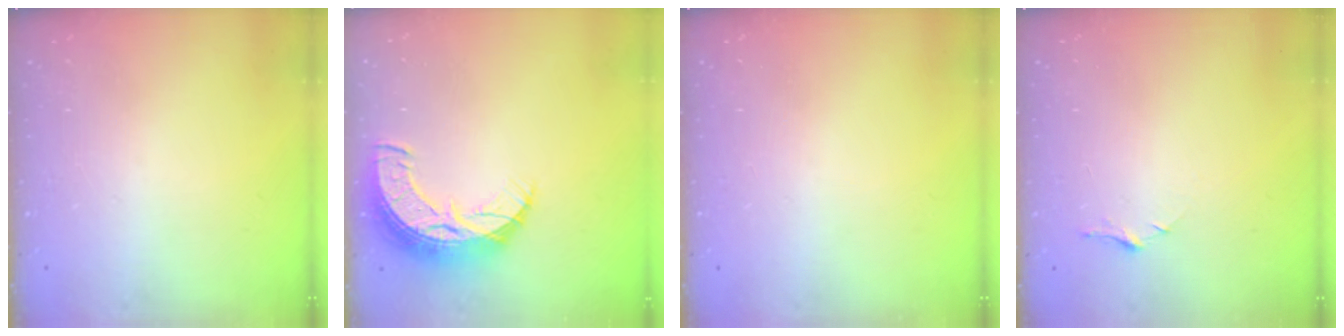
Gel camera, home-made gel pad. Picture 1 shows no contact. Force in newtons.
{"total": 11.2, "press": 11.1, "slide": 0.9}
{"total": 0.0}
{"total": 5.7, "press": 5.6, "slide": 0.6}